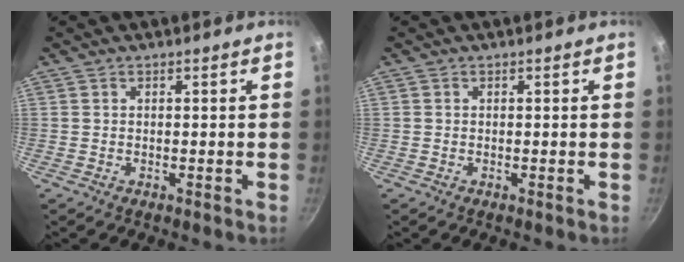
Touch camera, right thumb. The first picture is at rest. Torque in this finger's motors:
{"motor_torque": [-0.03, 0.30, 0.26, 0.12, -0.02]}